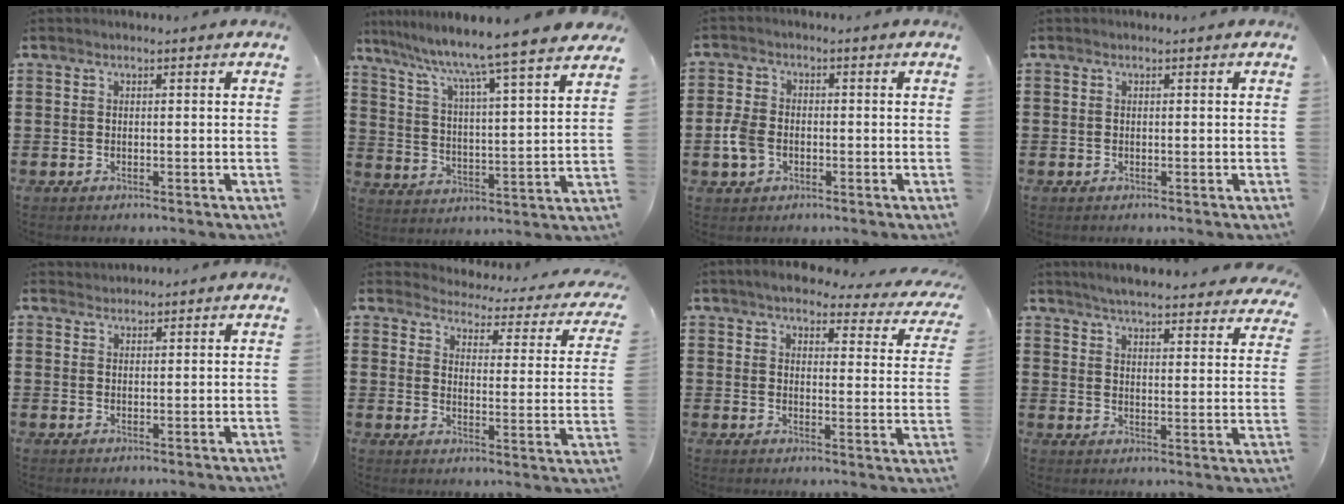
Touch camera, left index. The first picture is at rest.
{"total": 7.7, "force": [6.5, -1.6, 3.9], "torque": [-0.101, -0.058, 0.098]}
{"total": 4.4, "force": [-1.1, 3.1, 3.0], "torque": [-0.083, -0.004, -0.027]}
{"total": 0.0}
{"total": 1.4, "force": [1.3, 0.3, -0.2], "torque": [0.000, 0.001, 0.027]}
{"total": 2.5, "force": [2.4, 0.2, 0.5], "torque": [-0.032, -0.026, 0.033]}
{"total": 4.8, "force": [4.3, 0.8, 2.1], "torque": [-0.051, -0.024, 0.072]}
{"total": 5.0, "force": [4.8, -0.2, 1.4], "torque": [-0.040, -0.031, 0.080]}